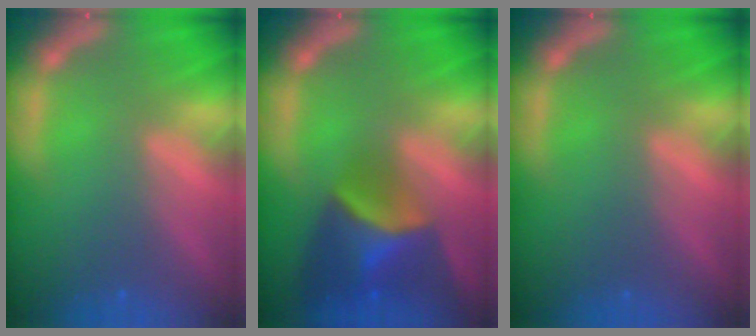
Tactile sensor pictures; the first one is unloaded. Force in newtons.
{"total": 7.4}
{"total": 0.0}